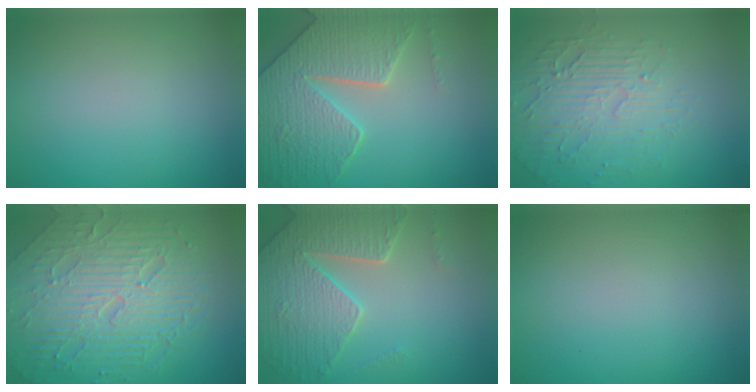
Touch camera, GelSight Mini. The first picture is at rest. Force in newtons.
{"total": 6.4, "press": 5.5, "slide": 3.2}
{"total": 5.5, "press": 3.3, "slide": 4.4}
{"total": 9.7, "press": 6.2, "slide": 7.4}
{"total": 5.1, "press": 4.6, "slide": 2.1}
{"total": 0.0}